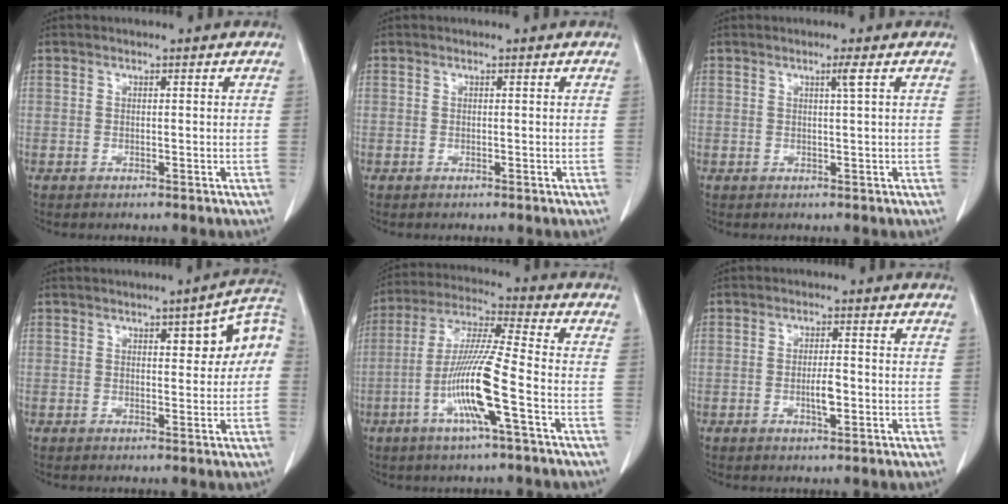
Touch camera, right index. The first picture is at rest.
{"total": 0.0}
{"total": 1.4, "force": [0.6, -0.5, 1.2], "torque": [-0.026, -0.004, 0.013]}
{"total": 7.3, "force": [1.5, 2.1, 6.9], "torque": [-0.081, 0.027, 0.014]}
{"total": 12.6, "force": [-4.2, -0.3, 11.9], "torque": [-0.239, -0.004, -0.087]}
{"total": 3.3, "force": [-0.9, 0.7, 3.1], "torque": [-0.058, 0.000, -0.012]}